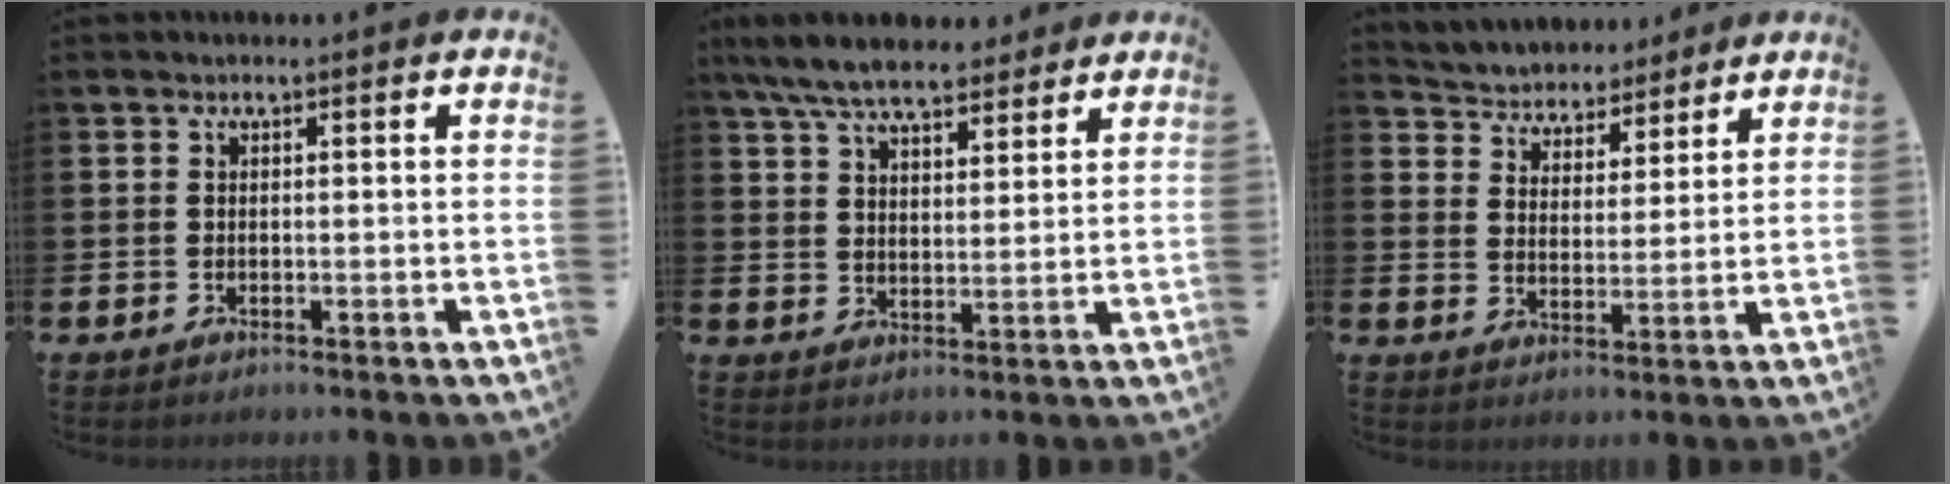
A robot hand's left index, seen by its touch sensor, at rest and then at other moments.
{"total": 7.9, "force": [7.2, 2.0, 2.6], "torque": [-0.073, -0.025, 0.132]}
{"total": 4.7, "force": [4.3, 1.7, -0.7], "torque": [-0.016, -0.036, 0.074]}